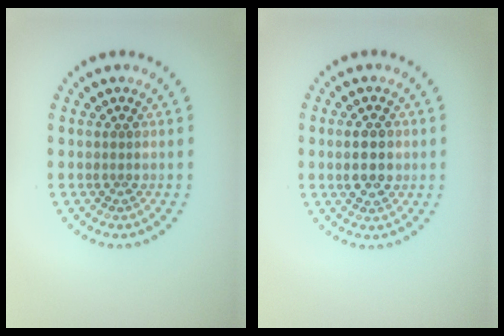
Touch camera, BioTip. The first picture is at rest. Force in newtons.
{"total": 3.1, "press": 3.1, "slide": 0.1}